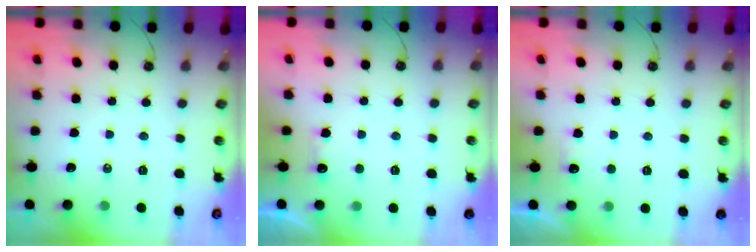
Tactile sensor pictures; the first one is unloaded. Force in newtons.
{"total": 4.6, "press": 4.4, "slide": 1.3}
{"total": 2.1, "press": 1.9, "slide": 0.9}